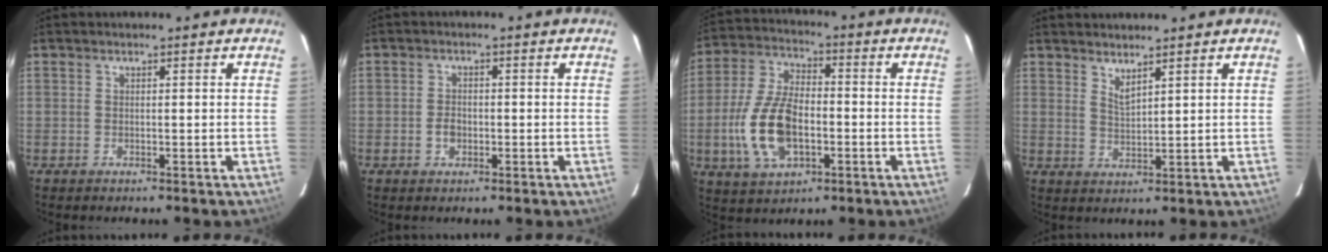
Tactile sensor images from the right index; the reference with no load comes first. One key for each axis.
{"total": 2.6, "fx": -1.0, "fy": 2.1, "fz": 1.3, "tx": -0.026, "ty": 0.005, "tz": -0.018}
{"total": 14.6, "fx": -3.7, "fy": 7.9, "fz": 11.7, "tx": -0.248, "ty": 0.006, "tz": -0.062}
{"total": 2.8, "fx": 2.4, "fy": 0.2, "fz": 1.5, "tx": -0.025, "ty": -0.003, "tz": 0.040}